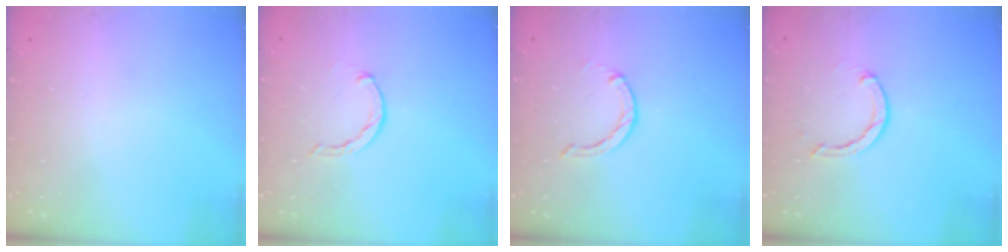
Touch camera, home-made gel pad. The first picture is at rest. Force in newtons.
{"total": 1.1, "press": 1.1, "slide": 0.2}
{"total": 0.0}
{"total": 2.4, "press": 2.4, "slide": 0.1}